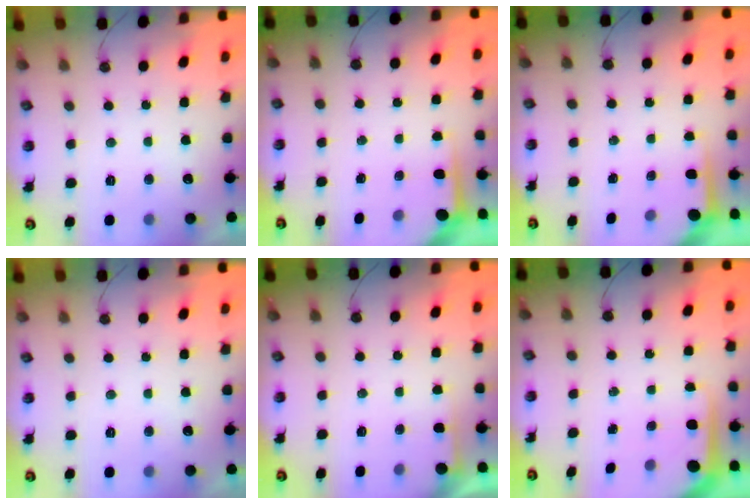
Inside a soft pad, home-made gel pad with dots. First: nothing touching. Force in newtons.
{"total": 3.8, "press": 3.8, "slide": 0.4}
{"total": 3.7, "press": 3.7, "slide": 0.3}
{"total": 0.0}
{"total": 1.7, "press": 1.6, "slide": 0.2}
{"total": 6.0, "press": 5.9, "slide": 0.5}